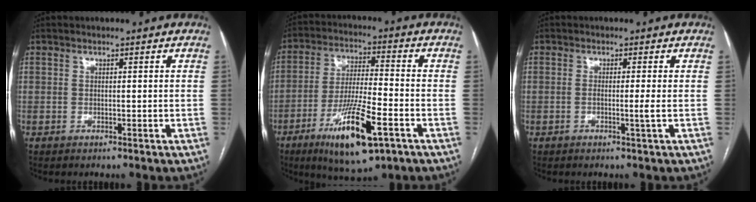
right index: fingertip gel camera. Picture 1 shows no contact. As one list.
[{"total": 14.7, "force": [-7.1, 2.7, 12.5], "torque": [-0.233, -0.020, -0.116]}, {"total": 3.3, "force": [-0.9, -1.0, 3.0], "torque": [-0.056, -0.006, -0.015]}]